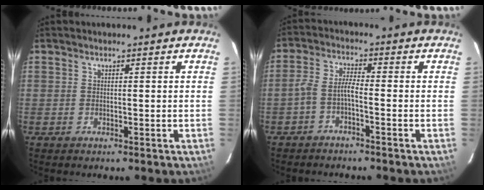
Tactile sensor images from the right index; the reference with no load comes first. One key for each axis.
{"total": 3.3, "fx": -1.9, "fy": 0.6, "fz": 2.7, "tx": -0.069, "ty": 0.013, "tz": -0.041}